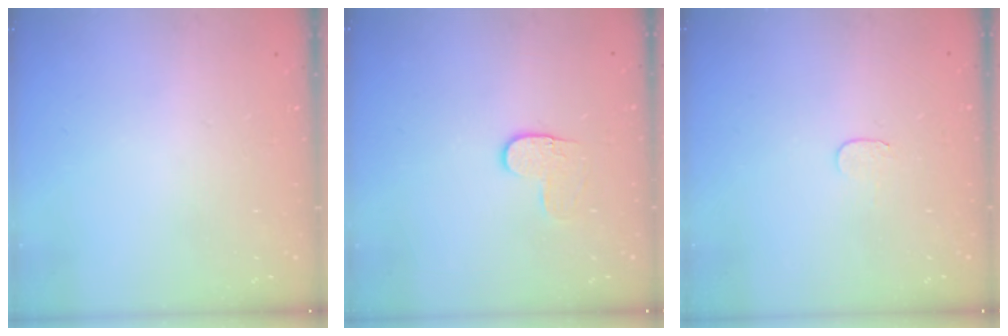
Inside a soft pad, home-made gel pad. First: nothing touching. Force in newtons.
{"total": 3.8, "press": 3.8, "slide": 0.4}
{"total": 3.8, "press": 3.8, "slide": 0.4}